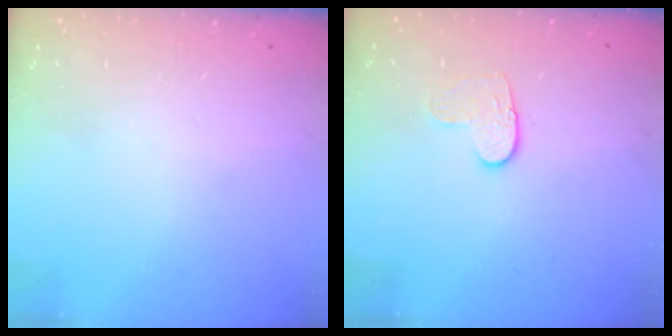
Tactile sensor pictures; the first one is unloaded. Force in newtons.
{"total": 7.9, "press": 7.8, "slide": 0.6}